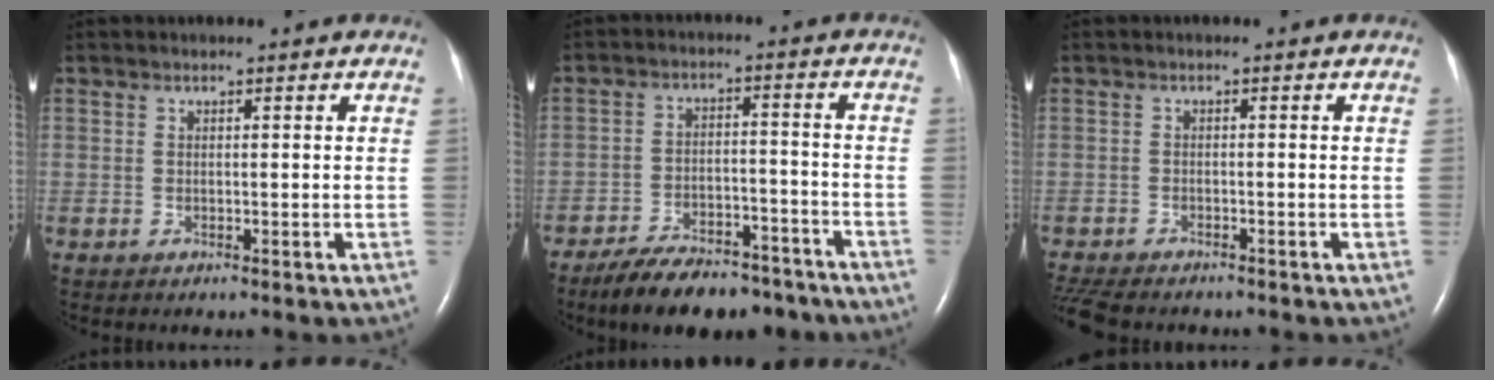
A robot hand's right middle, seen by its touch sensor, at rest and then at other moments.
{"total": 13.4, "force": [-11.0, 4.9, 5.9], "torque": [-0.083, 0.013, -0.167]}
{"total": 6.8, "force": [-6.0, 1.8, 2.7], "torque": [-0.050, -0.012, -0.098]}